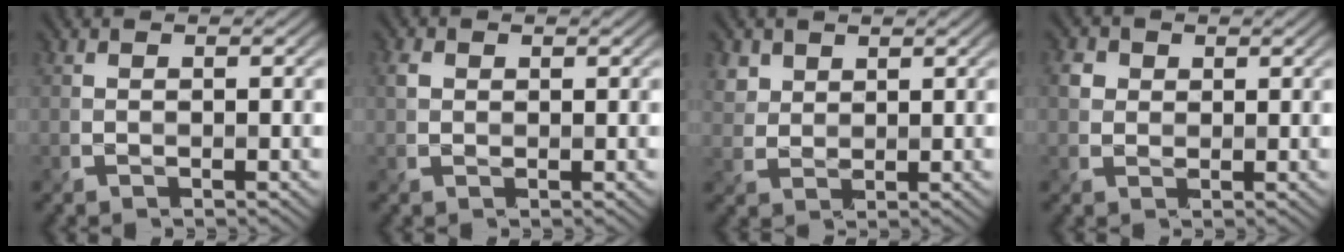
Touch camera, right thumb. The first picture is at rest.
{"total": 1.4, "force": [0.4, 1.2, 0.6], "torque": [-0.020, 0.000, 0.009]}
{"total": 2.8, "force": [1.8, 2.0, 0.7], "torque": [-0.028, 0.001, 0.046]}
{"total": 2.1, "force": [0.6, 1.9, 0.5], "torque": [-0.018, 0.001, 0.011]}